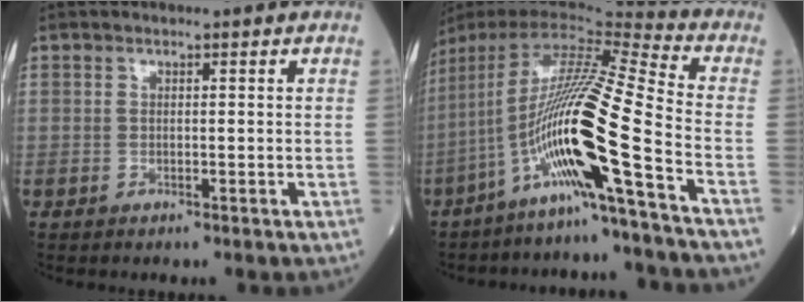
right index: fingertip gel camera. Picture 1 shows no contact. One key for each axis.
{"total": 18.3, "fx": -7.1, "fy": -1.6, "fz": 16.7, "tx": -0.324, "ty": -0.003, "tz": -0.144}